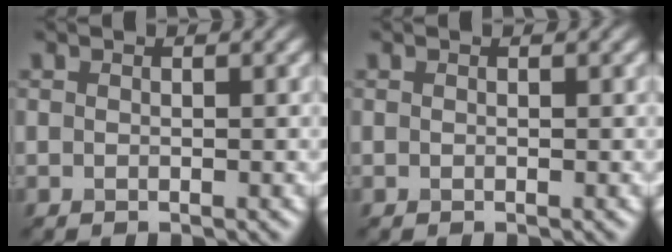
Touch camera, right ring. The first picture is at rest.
{"total": 0.0}